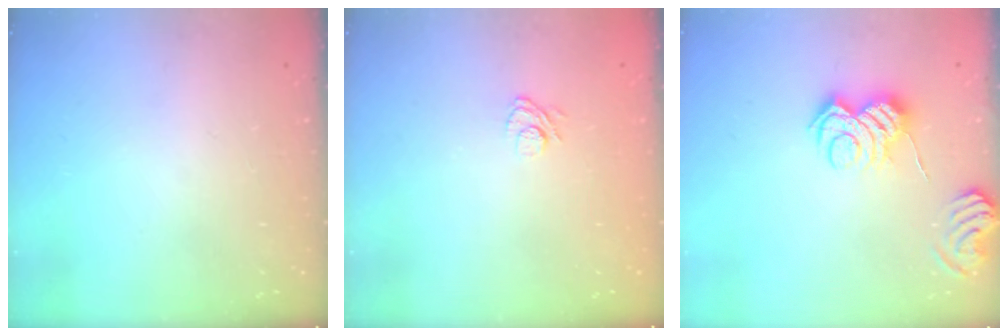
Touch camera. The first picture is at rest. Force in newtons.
{"total": 6.1, "press": 5.9, "slide": 1.3}
{"total": 9.7, "press": 9.6, "slide": 0.8}